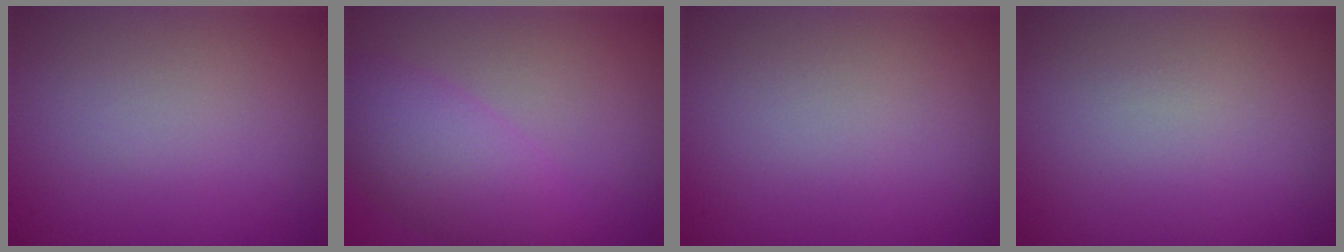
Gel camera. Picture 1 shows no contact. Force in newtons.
{"total": 4.8, "press": 4.8, "slide": 0.3}
{"total": 0.0}
{"total": 0.0}